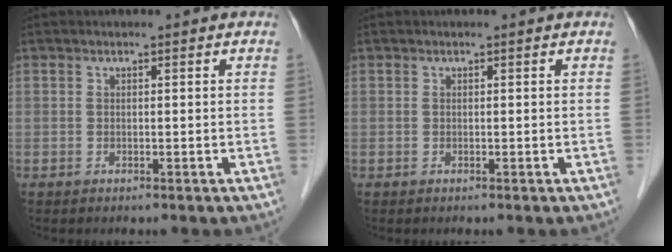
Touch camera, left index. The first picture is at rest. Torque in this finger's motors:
{"motor_torque": [0.00, 0.00, 0.00, 0.00]}